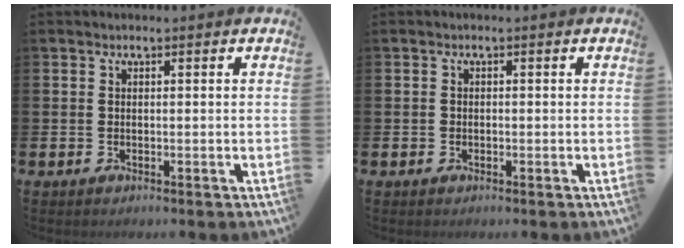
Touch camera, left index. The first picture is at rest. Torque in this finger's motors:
{"motor_torque": [0.04, 0.02, -0.01, -0.01]}